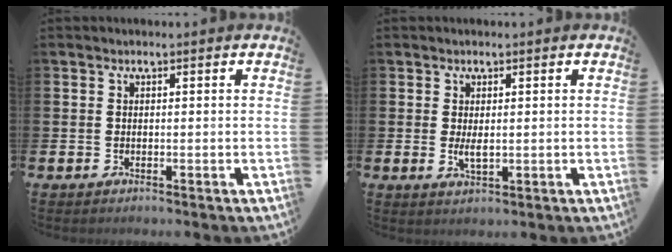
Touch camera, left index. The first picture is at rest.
{"total": 2.2, "force": [0.3, 0.8, 2.0], "torque": [-0.026, -0.003, 0.003]}